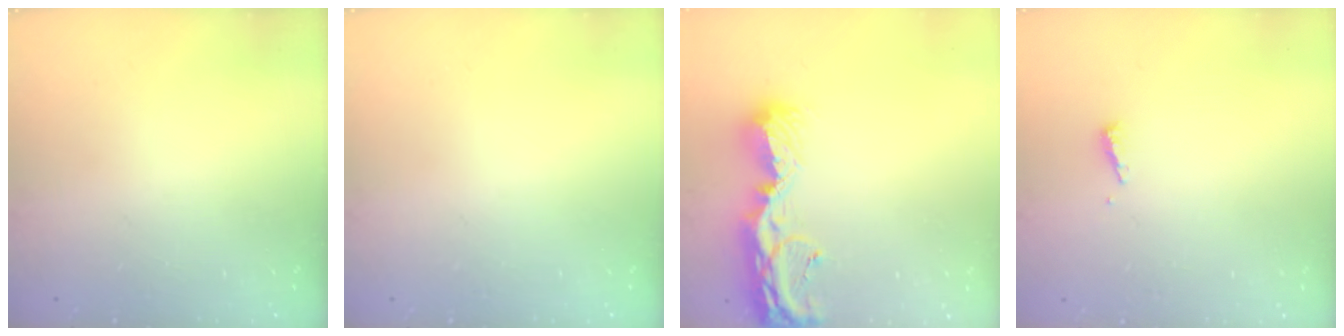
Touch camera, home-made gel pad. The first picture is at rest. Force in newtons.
{"total": 0.0}
{"total": 12.3, "press": 12.3, "slide": 1.3}
{"total": 4.0, "press": 4.0, "slide": 0.4}